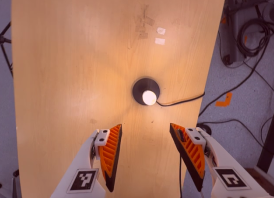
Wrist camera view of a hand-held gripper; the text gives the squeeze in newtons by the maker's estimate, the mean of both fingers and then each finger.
{"total": 0.0}